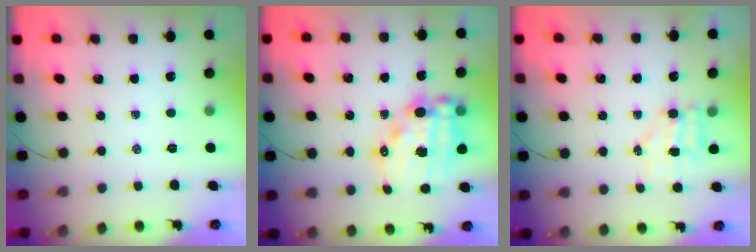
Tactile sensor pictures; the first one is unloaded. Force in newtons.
{"total": 16.1, "press": 15.6, "slide": 3.8}
{"total": 4.5, "press": 4.5, "slide": 0.8}